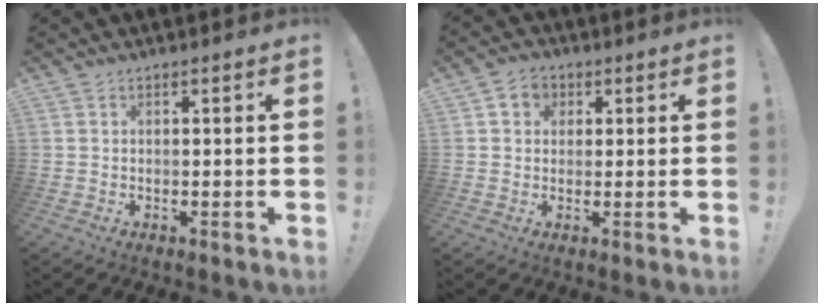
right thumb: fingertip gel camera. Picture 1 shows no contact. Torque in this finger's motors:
{"motor_torque": [0.06, -0.02, 0.41, 0.15, -0.09]}